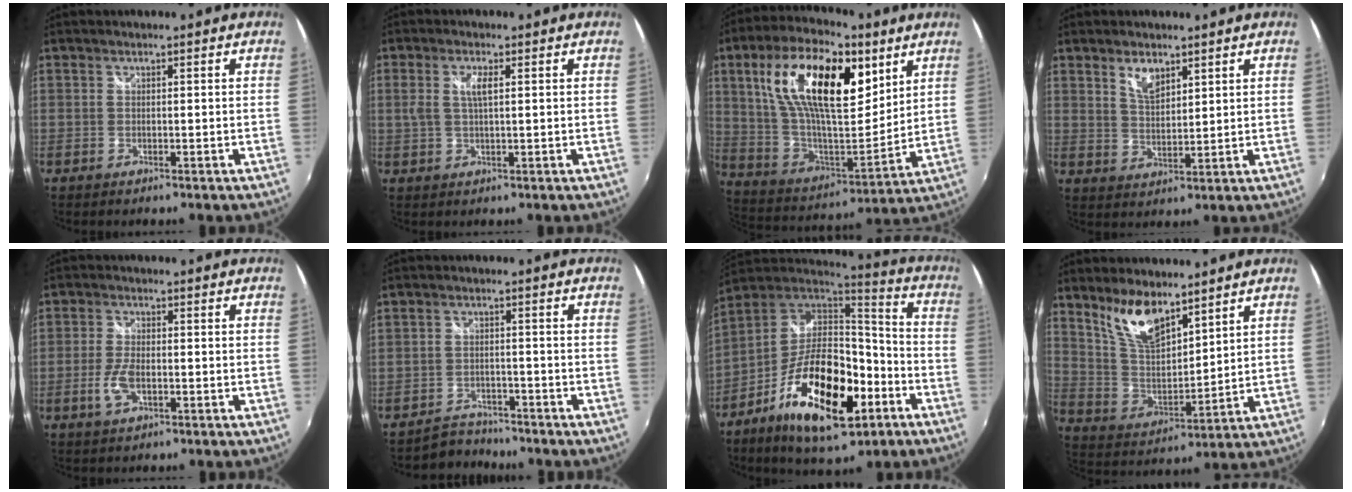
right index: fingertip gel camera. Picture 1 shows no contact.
{"total": 3.6, "force": [0.8, 1.0, 3.4], "torque": [-0.067, 0.000, 0.017]}
{"total": 25.8, "force": [10.5, 11.5, 20.5], "torque": [-0.386, 0.019, 0.189]}
{"total": 4.8, "force": [3.1, 2.2, 3.0], "torque": [-0.052, -0.001, 0.057]}
{"total": 5.1, "force": [-1.7, 2.5, 4.2], "torque": [-0.095, -0.005, -0.032]}
{"total": 4.2, "force": [-3.6, 2.0, -0.8], "torque": [0.002, 0.013, -0.063]}
{"total": 22.7, "force": [-9.6, 9.9, 18.1], "torque": [-0.326, -0.015, -0.156]}
{"total": 11.7, "force": [8.3, 4.4, 7.0], "torque": [-0.135, 0.000, 0.169]}